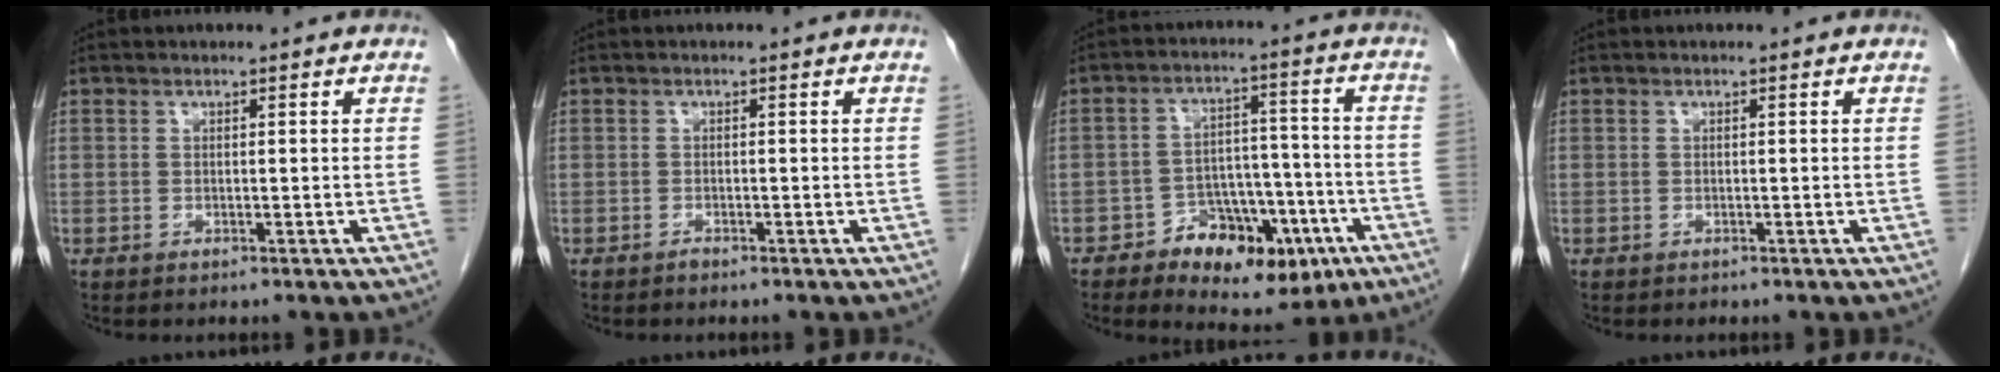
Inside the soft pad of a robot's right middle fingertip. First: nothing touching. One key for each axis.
{"total": 0.5, "fx": -0.5, "fy": 0.1, "fz": 0.2, "tx": -0.005, "ty": -0.001, "tz": -0.009}
{"total": 11.9, "fx": -6.1, "fy": 6.4, "fz": 7.9, "tx": -0.105, "ty": 0.024, "tz": -0.083}
{"total": 0.0}